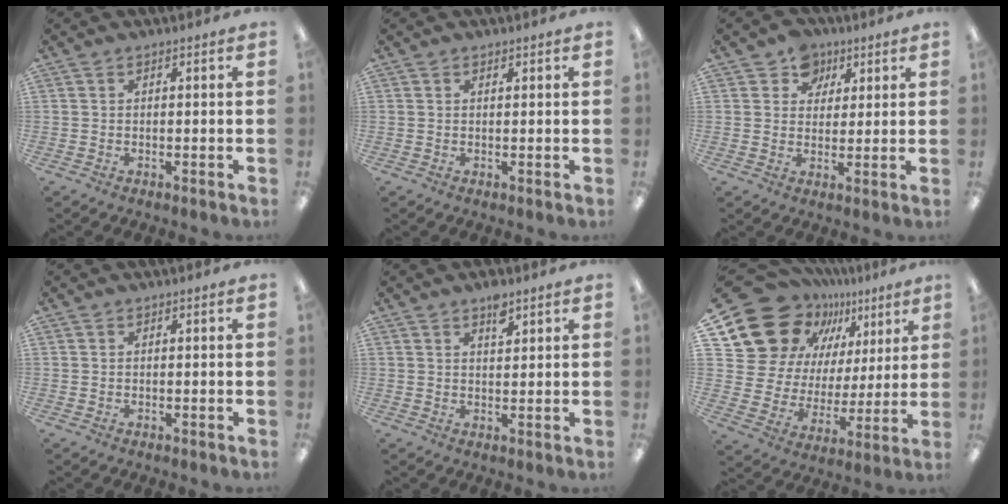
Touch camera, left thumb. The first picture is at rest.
{"total": 0.6, "force": [0.5, 0.3, 0.1], "torque": [0.007, -0.003, 0.007]}
{"total": 7.0, "force": [4.2, 5.5, 1.0], "torque": [-0.017, -0.016, 0.076]}
{"total": 0.0}
{"total": 3.8, "force": [2.8, 1.6, 2.0], "torque": [-0.021, -0.014, 0.045]}
{"total": 18.1, "force": [11.2, 12.7, 6.5], "torque": [-0.120, -0.070, 0.217]}